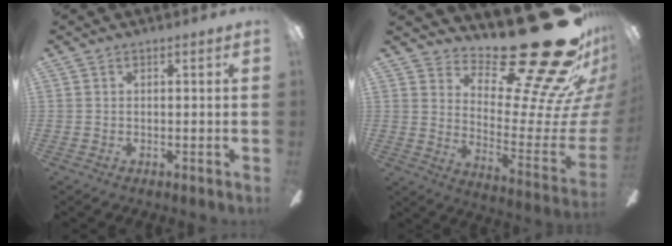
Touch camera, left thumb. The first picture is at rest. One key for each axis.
{"total": 30.4, "fx": 19.7, "fy": 9.9, "fz": 20.9, "tx": -0.228, "ty": -0.167, "tz": 0.344}